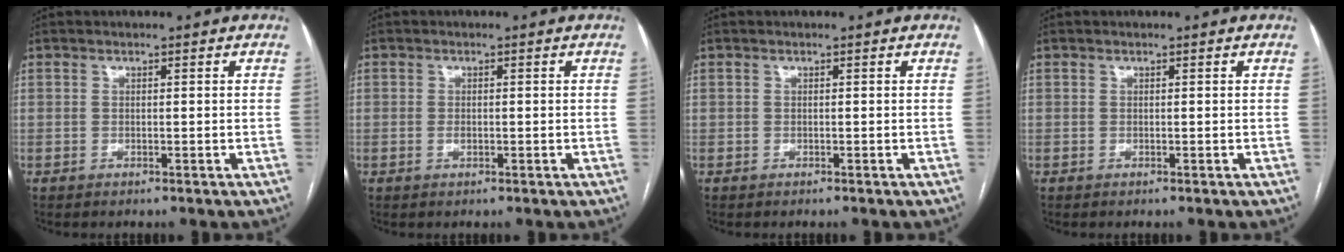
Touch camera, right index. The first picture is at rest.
{"total": 0.8, "force": [-0.2, 0.4, 0.6], "torque": [-0.011, 0.001, -0.003]}
{"total": 0.0}
{"total": 0.0}